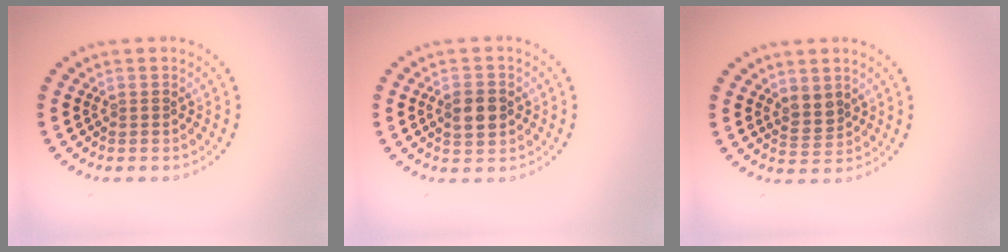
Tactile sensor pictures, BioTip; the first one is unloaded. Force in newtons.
{"total": 3.0, "press": 3.0, "slide": 0.1}
{"total": 2.0, "press": 1.8, "slide": 0.9}